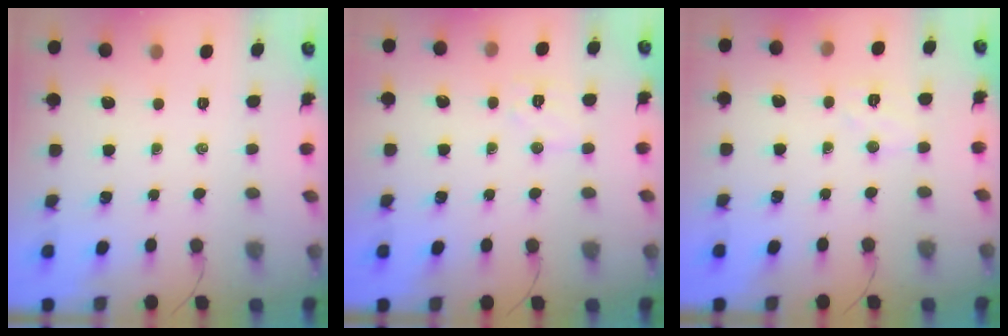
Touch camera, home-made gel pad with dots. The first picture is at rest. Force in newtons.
{"total": 6.5, "press": 6.4, "slide": 1.1}
{"total": 6.0, "press": 5.9, "slide": 1.1}